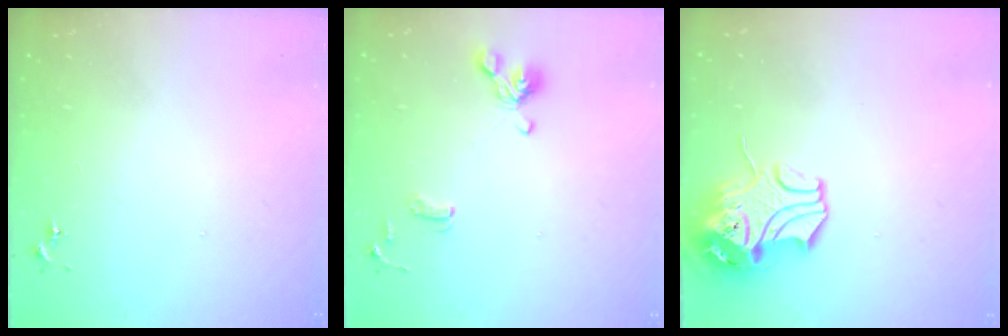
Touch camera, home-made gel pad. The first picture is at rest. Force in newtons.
{"total": 10.8, "press": 10.7, "slide": 1.5}
{"total": 12.3, "press": 12.2, "slide": 1.9}